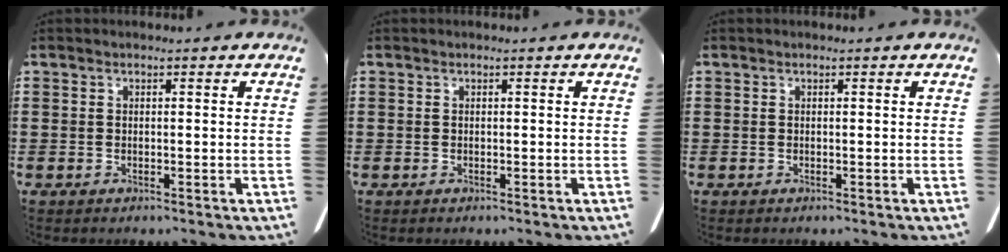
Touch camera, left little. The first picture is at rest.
{"total": 0.0}
{"total": 0.0}